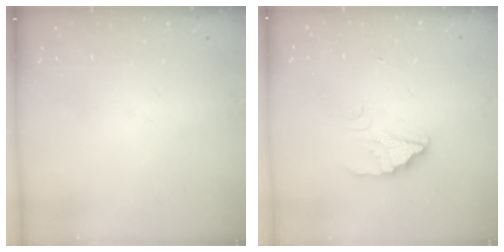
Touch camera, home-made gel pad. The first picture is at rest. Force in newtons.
{"total": 2.7, "press": 2.7, "slide": 0.1}